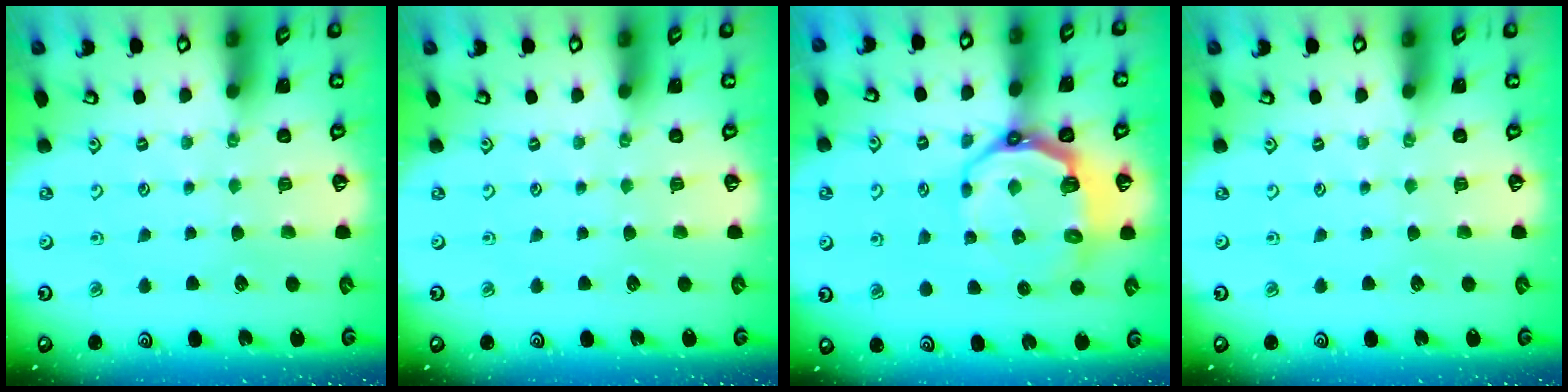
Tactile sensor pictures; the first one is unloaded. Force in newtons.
{"total": 0.0}
{"total": 9.6, "press": 8.5, "slide": 4.4}
{"total": 0.0}